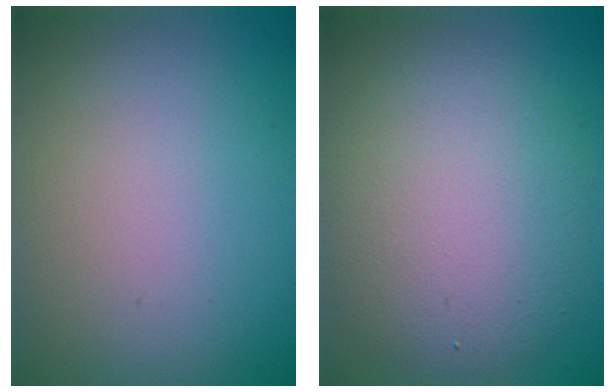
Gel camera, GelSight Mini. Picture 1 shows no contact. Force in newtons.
{"total": 6.1, "press": 6.1, "slide": 0.2}